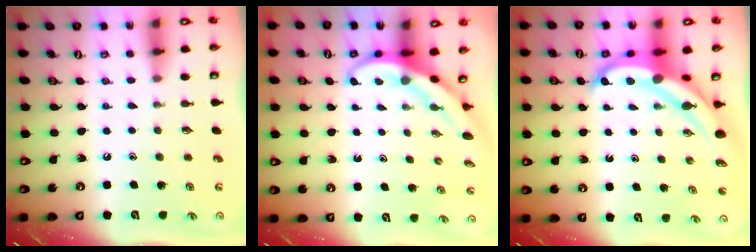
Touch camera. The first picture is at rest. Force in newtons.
{"total": 4.0, "press": 3.9, "slide": 0.6}
{"total": 7.3, "press": 7.3, "slide": 0.9}